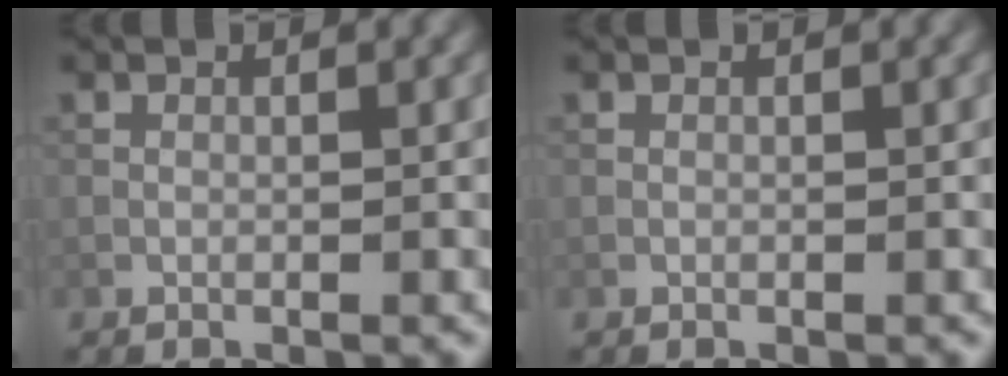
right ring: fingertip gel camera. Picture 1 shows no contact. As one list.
[{"total": 0.0}]